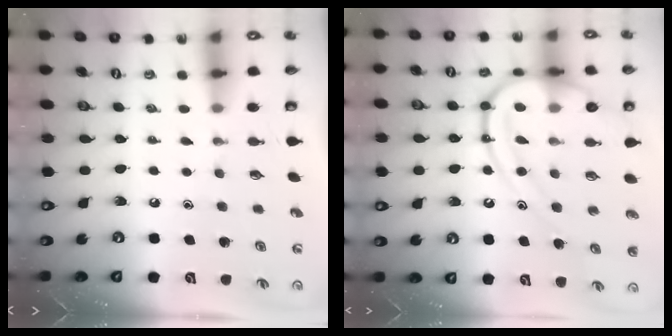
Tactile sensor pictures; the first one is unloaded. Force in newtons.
{"total": 15.0, "press": 14.9, "slide": 1.0}